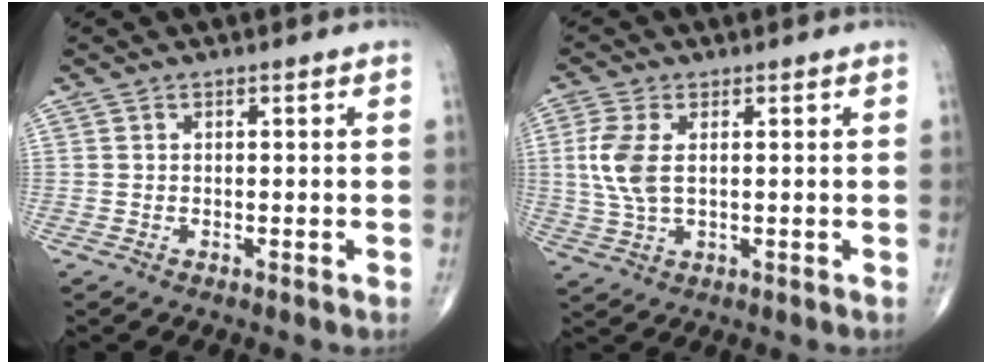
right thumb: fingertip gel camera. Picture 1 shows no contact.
{"total": 6.9, "force": [1.1, 3.5, 5.8], "torque": [-0.146, 0.000, 0.025]}